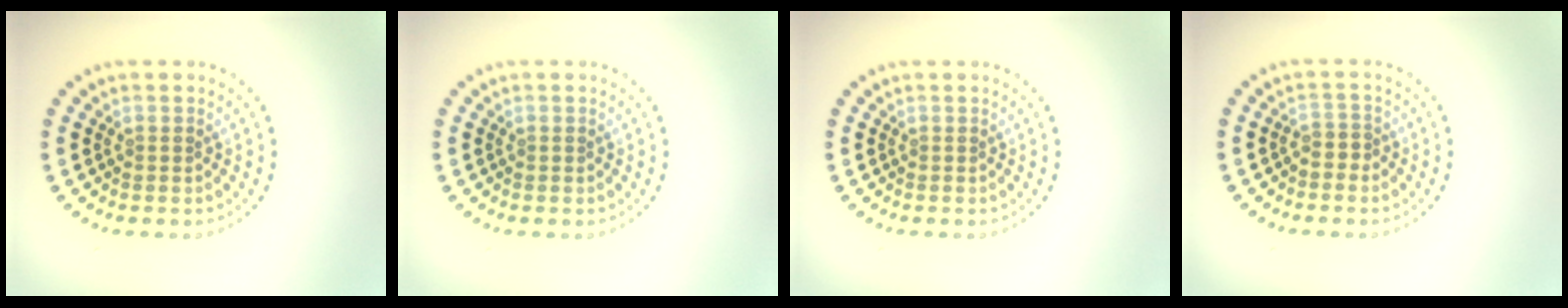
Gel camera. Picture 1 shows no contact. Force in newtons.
{"total": 0.0}
{"total": 0.0}
{"total": 1.1, "press": 0.7, "slide": 0.9}